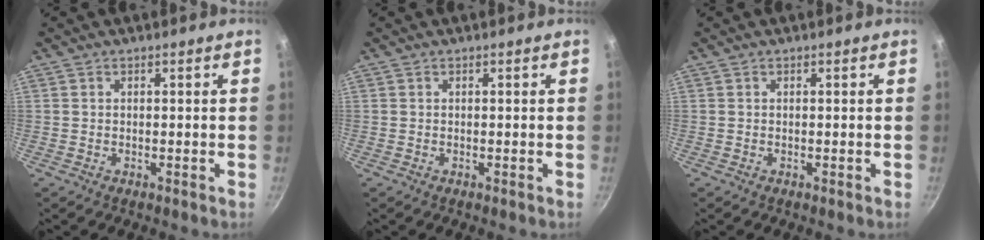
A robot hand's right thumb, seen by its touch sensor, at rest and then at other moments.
{"total": 0.0}
{"total": 0.0}